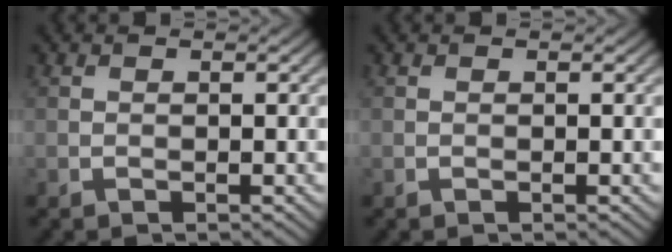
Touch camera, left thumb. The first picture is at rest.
{"total": 0.0}